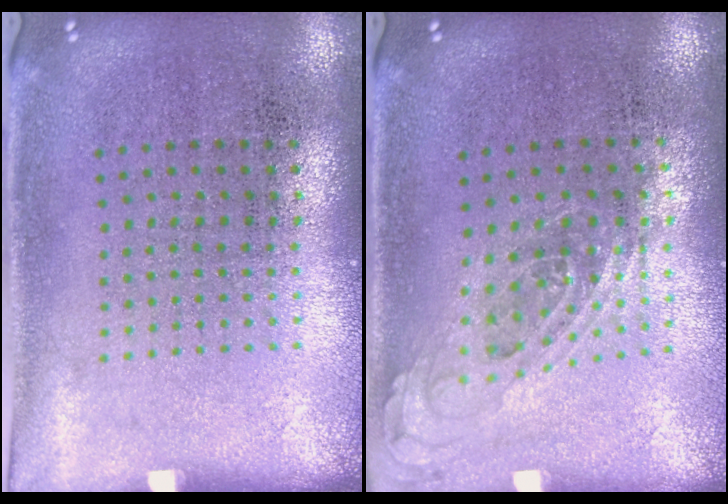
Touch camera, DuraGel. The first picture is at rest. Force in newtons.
{"total": 0.8, "press": 0.7, "slide": 0.3}